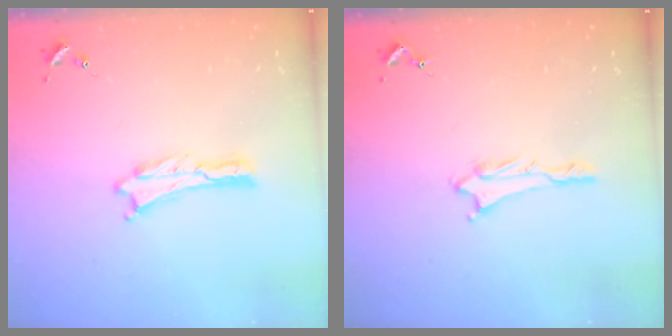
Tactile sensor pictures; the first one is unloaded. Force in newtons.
{"total": 1.2, "press": 1.2, "slide": 0.1}